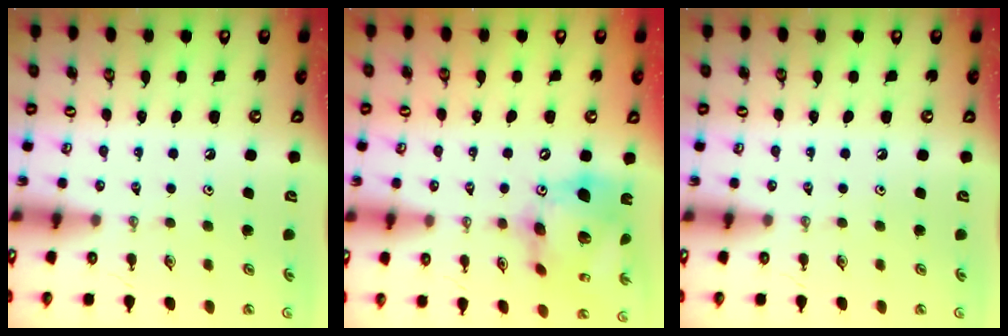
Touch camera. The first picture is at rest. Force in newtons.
{"total": 18.6, "press": 18.5, "slide": 2.1}
{"total": 0.0}